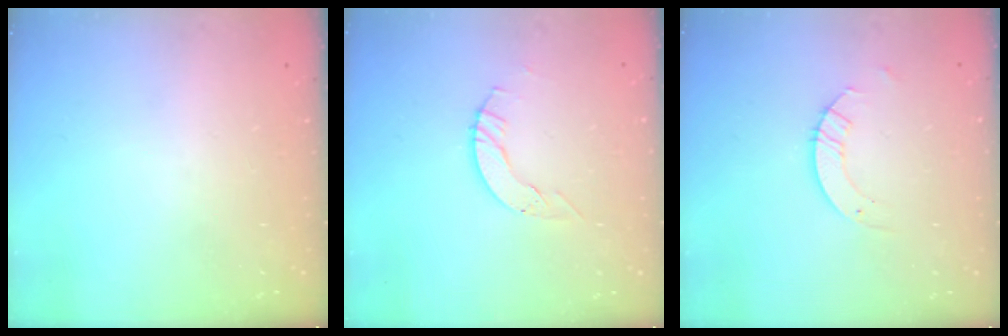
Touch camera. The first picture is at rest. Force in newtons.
{"total": 4.0, "press": 4.0, "slide": 0.1}
{"total": 3.7, "press": 3.7, "slide": 0.2}